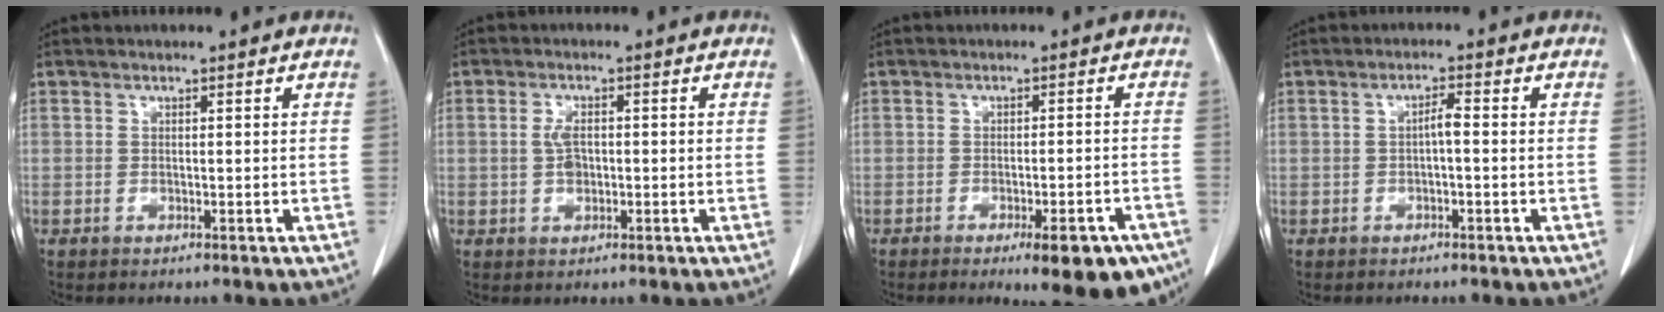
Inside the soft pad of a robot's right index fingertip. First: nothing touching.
{"total": 2.8, "force": [-0.1, 1.5, 2.4], "torque": [-0.046, 0.004, -0.004]}
{"total": 10.3, "force": [-6.9, 2.8, 7.2], "torque": [-0.060, 0.002, -0.090]}
{"total": 1.9, "force": [-0.3, 0.3, 1.9], "torque": [-0.032, 0.005, -0.006]}